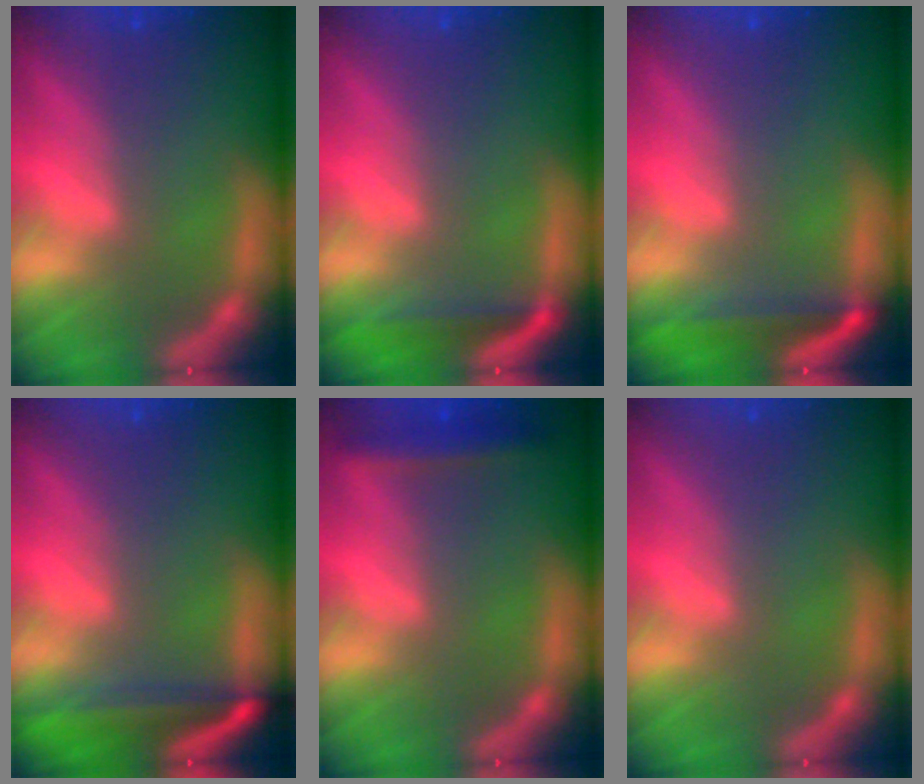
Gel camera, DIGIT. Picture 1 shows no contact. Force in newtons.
{"total": 3.0}
{"total": 4.4}
{"total": 6.6}
{"total": 2.4}
{"total": 0.0}